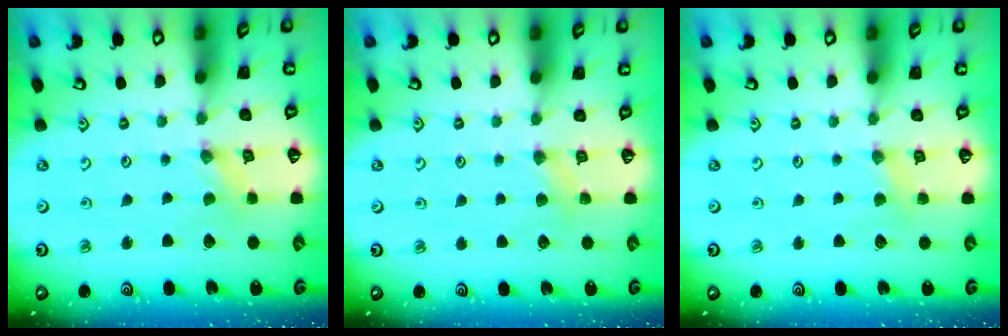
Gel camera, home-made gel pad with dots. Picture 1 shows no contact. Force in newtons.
{"total": 4.7, "press": 4.6, "slide": 0.6}
{"total": 3.3, "press": 3.2, "slide": 0.6}